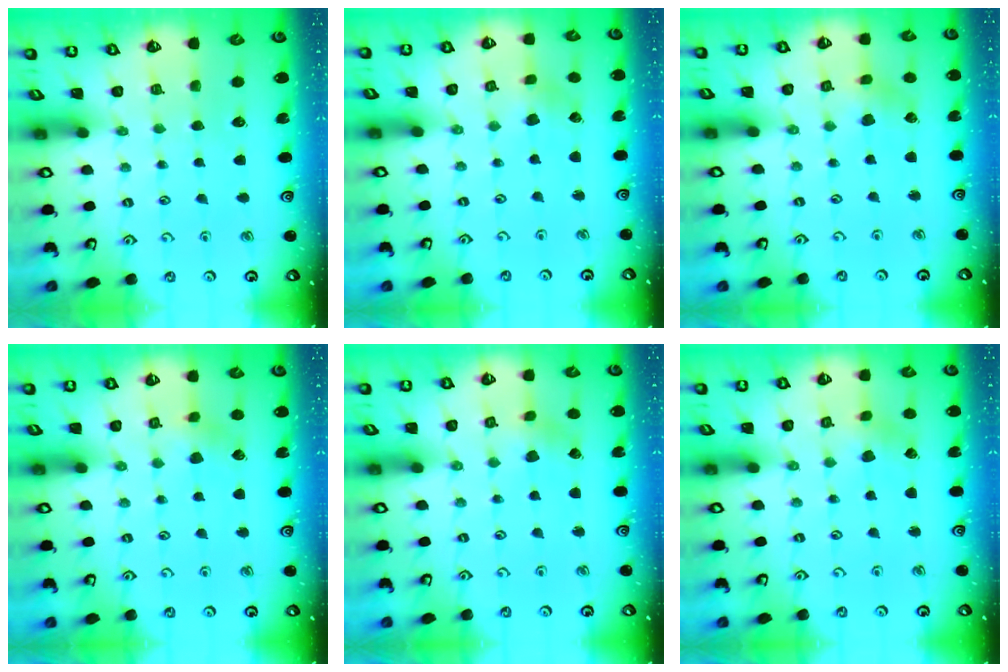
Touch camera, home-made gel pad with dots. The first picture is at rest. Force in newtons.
{"total": 2.0, "press": 2.0, "slide": 0.4}
{"total": 1.7, "press": 1.7, "slide": 0.3}
{"total": 3.7, "press": 3.6, "slide": 0.5}
{"total": 2.3, "press": 2.3, "slide": 0.3}
{"total": 2.1, "press": 2.1, "slide": 0.3}